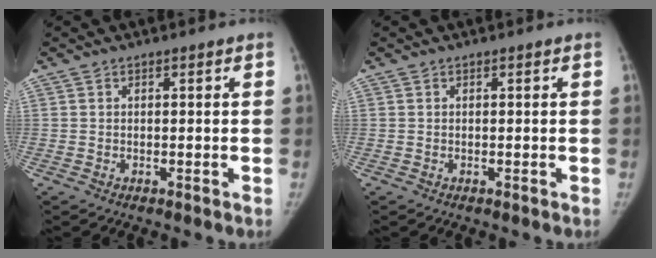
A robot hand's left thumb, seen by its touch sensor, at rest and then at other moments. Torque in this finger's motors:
{"motor_torque": [-0.01, 0.00, 0.31, -0.11, -0.02]}